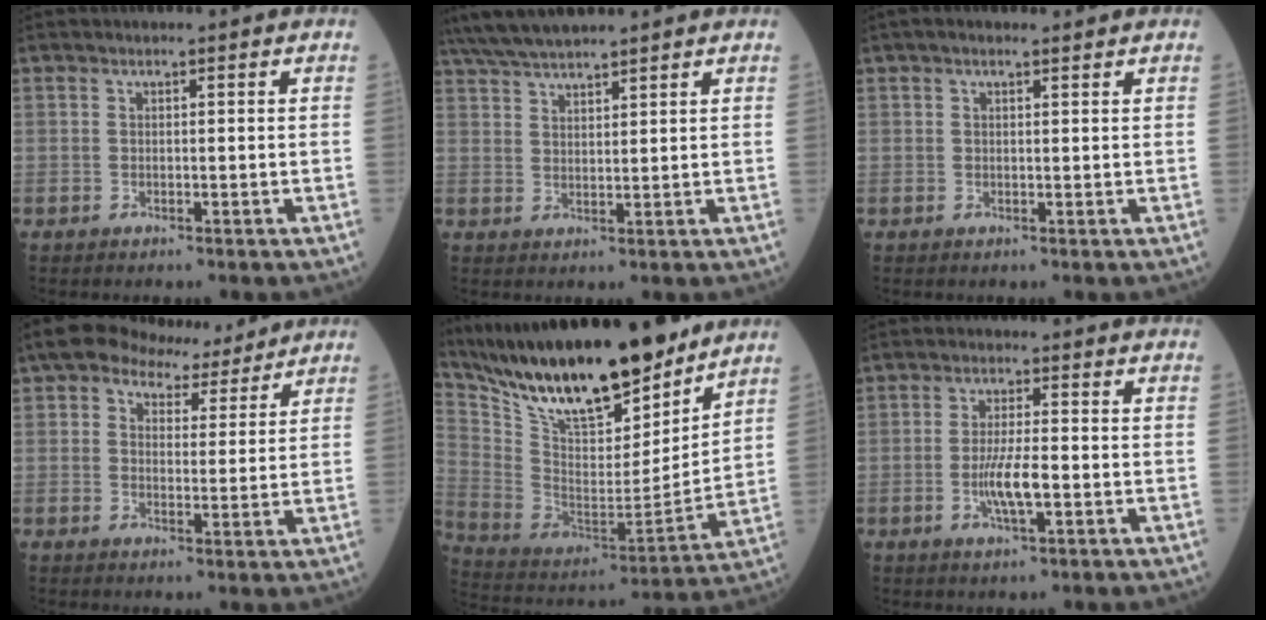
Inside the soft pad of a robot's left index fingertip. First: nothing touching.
{"total": 8.2, "force": [7.4, 0.7, 3.5], "torque": [-0.069, 0.034, 0.133]}
{"total": 1.9, "force": [1.3, 0.5, 1.2], "torque": [-0.027, 0.017, 0.021]}
{"total": 7.8, "force": [6.2, 3.8, 2.7], "torque": [-0.044, 0.027, 0.091]}
{"total": 24.7, "force": [20.0, 5.7, 13.2], "torque": [-0.243, -0.012, 0.345]}
{"total": 5.5, "force": [-1.4, 0.9, 5.2], "torque": [-0.107, -0.005, -0.027]}